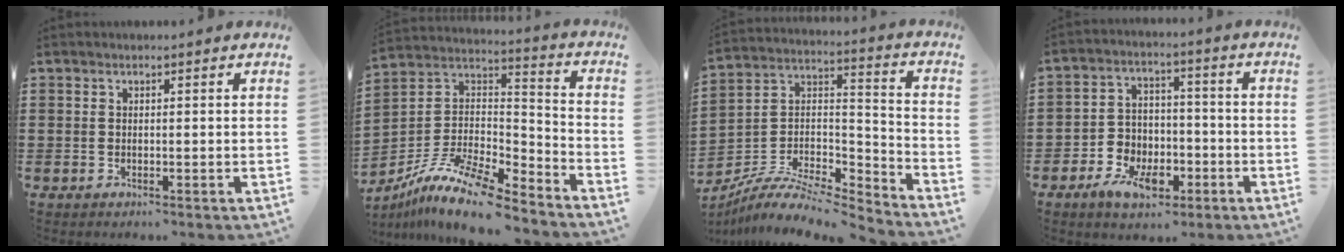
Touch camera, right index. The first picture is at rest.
{"total": 12.0, "force": [-9.5, 2.3, 7.0], "torque": [-0.142, 0.015, -0.188]}
{"total": 7.7, "force": [-6.4, 2.5, 3.5], "torque": [-0.077, 0.001, -0.131]}
{"total": 6.7, "force": [-3.4, 4.8, 3.4], "torque": [-0.080, 0.016, -0.063]}